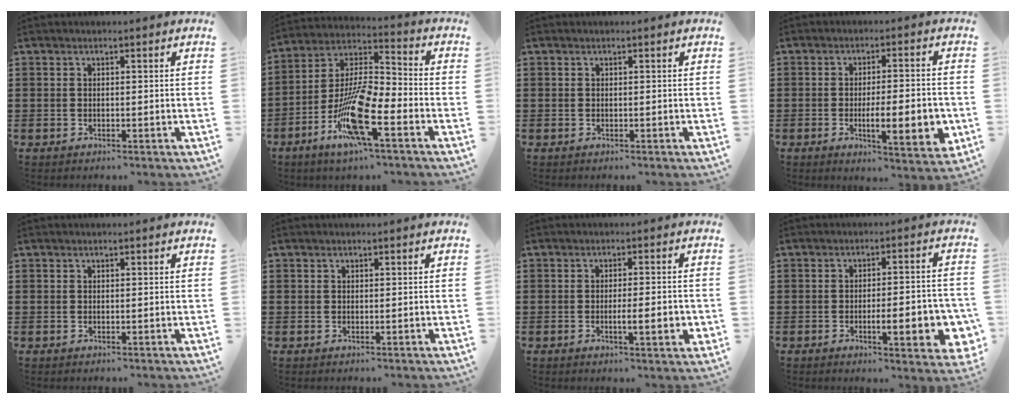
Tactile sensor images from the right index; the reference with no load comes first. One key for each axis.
{"total": 12.7, "fx": -6.3, "fy": 2.8, "fz": 10.7, "tx": -0.232, "ty": -0.012, "tz": -0.123}
{"total": 0.0}
{"total": 9.0, "fx": -2.1, "fy": 2.3, "fz": 8.5, "tx": -0.120, "ty": -0.008, "tz": -0.031}
{"total": 0.0}
{"total": 0.0}
{"total": 4.6, "fx": -1.1, "fy": 0.5, "fz": 4.5, "tx": -0.065, "ty": -0.008, "tz": -0.020}
{"total": 7.8, "fx": -2.1, "fy": 1.9, "fz": 7.3, "tx": -0.099, "ty": -0.006, "tz": -0.035}